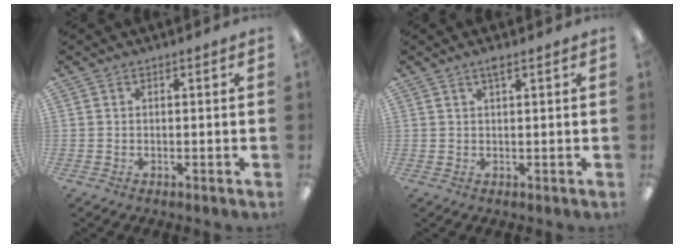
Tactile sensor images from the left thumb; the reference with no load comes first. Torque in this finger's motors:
{"motor_torque": [-0.24, 0.15, -0.47, 0.01, 0.02]}